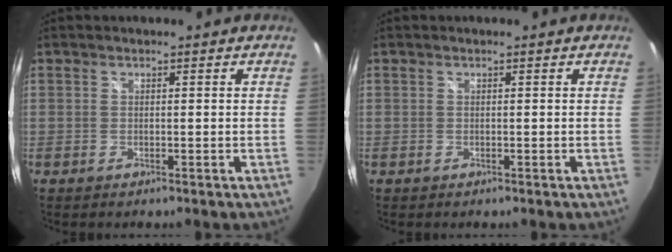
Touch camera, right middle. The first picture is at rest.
{"total": 0.0}